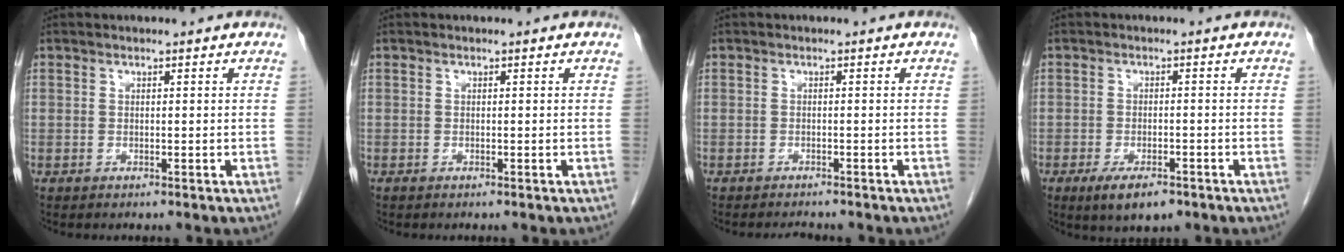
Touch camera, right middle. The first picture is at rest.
{"total": 0.0}
{"total": 1.9, "force": [-1.8, 0.2, 0.4], "torque": [-0.011, -0.008, -0.024]}
{"total": 5.2, "force": [-3.2, 1.9, 3.6], "torque": [-0.062, -0.006, -0.044]}